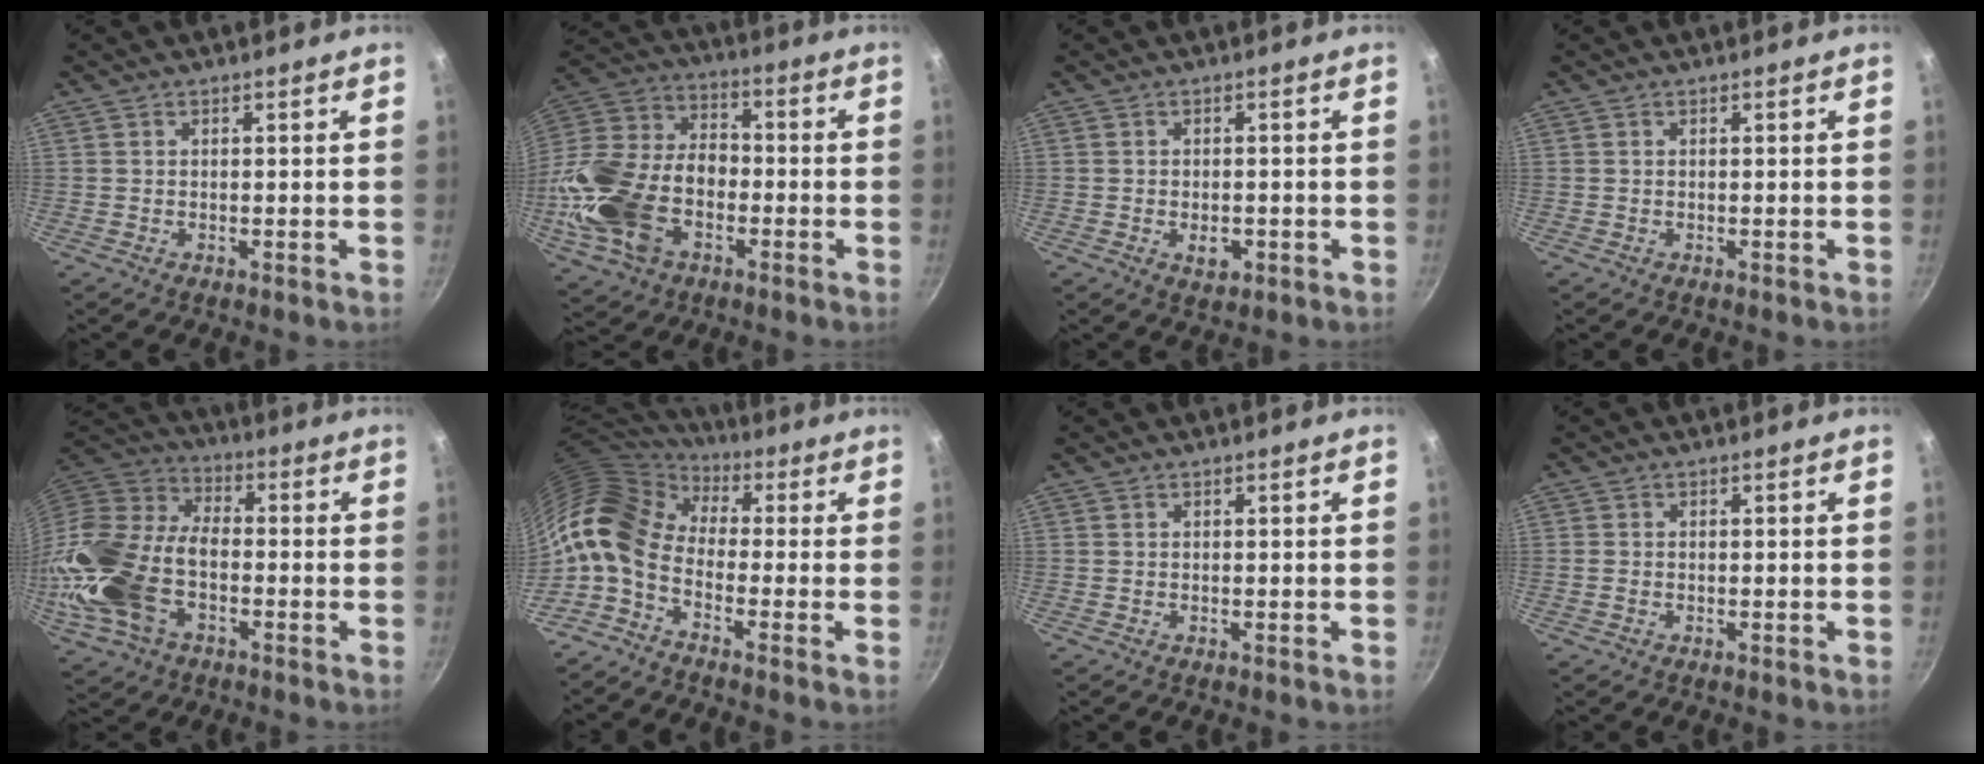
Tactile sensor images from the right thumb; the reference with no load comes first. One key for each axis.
{"total": 22.2, "fx": -6.7, "fy": 14.6, "fz": 15.3, "tx": -0.300, "ty": 0.042, "tz": -0.134}
{"total": 3.1, "fx": -1.0, "fy": 2.0, "fz": 2.1, "tx": -0.023, "ty": 0.004, "tz": -0.011}
{"total": 0.0}
{"total": 20.6, "fx": -5.8, "fy": 12.7, "fz": 15.1, "tx": -0.307, "ty": 0.033, "tz": -0.124}
{"total": 14.0, "fx": -0.3, "fy": 8.7, "fz": 10.9, "tx": -0.194, "ty": 0.019, "tz": -0.030}
{"total": 0.0}
{"total": 0.9, "fx": -0.2, "fy": 0.7, "fz": 0.5, "tx": -0.012, "ty": 0.001, "tz": -0.006}